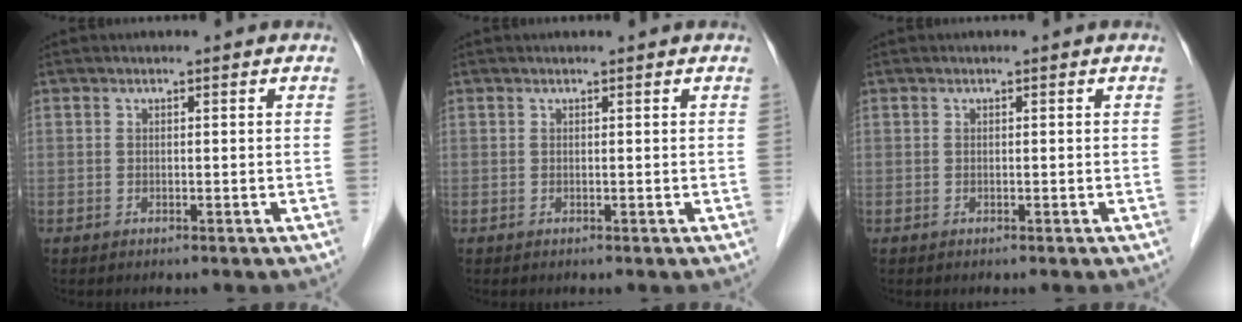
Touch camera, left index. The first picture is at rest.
{"total": 0.6, "force": [0.5, 0.0, 0.2], "torque": [-0.006, 0.004, 0.008]}
{"total": 0.0}